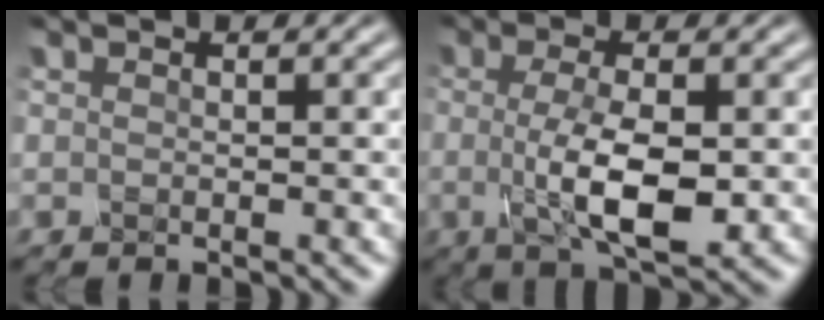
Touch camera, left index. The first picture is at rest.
{"total": 5.9, "force": [-0.6, 1.9, 5.6], "torque": [-0.106, -0.010, -0.011]}